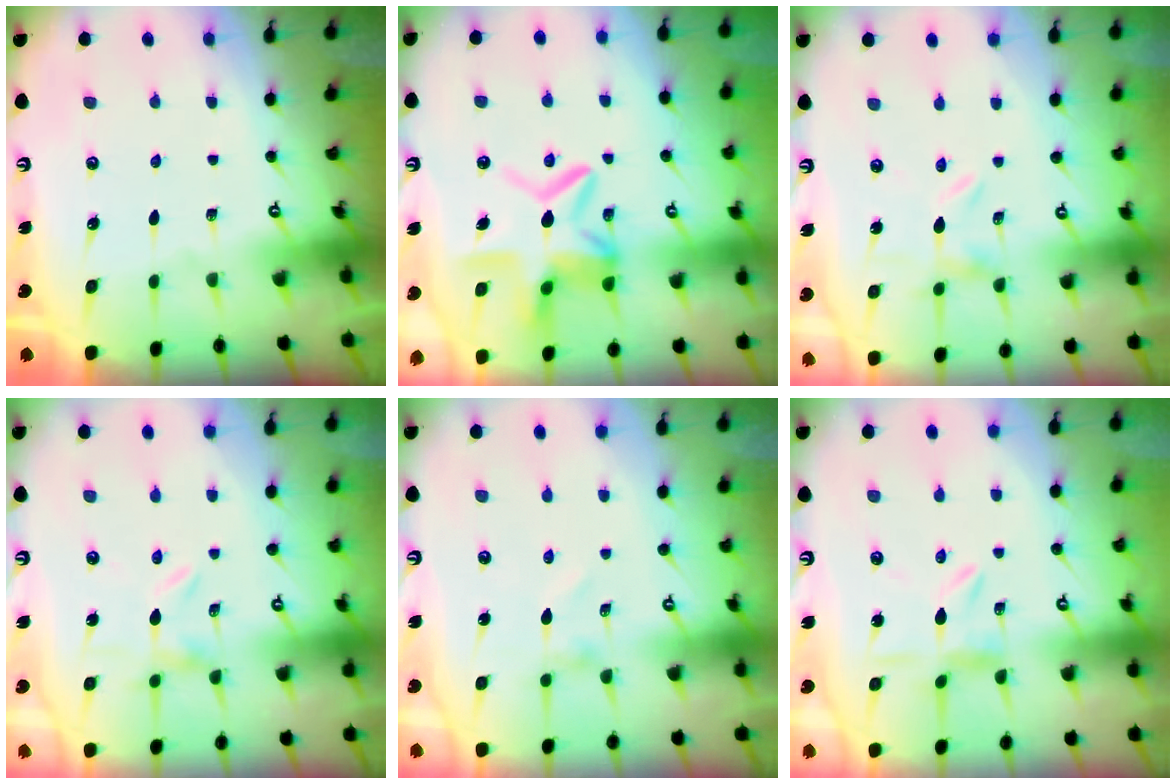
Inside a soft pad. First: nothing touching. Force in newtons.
{"total": 12.4, "press": 12.3, "slide": 1.5}
{"total": 0.0}
{"total": 0.0}
{"total": 1.1, "press": 1.1, "slide": 0.1}
{"total": 1.3, "press": 1.2, "slide": 0.2}